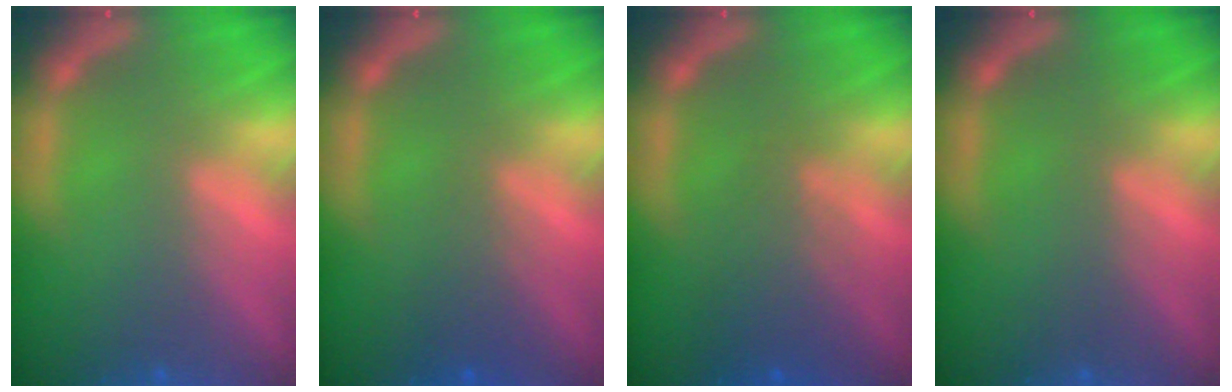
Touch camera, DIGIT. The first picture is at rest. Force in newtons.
{"total": 2.0}
{"total": 3.6}
{"total": 0.0}